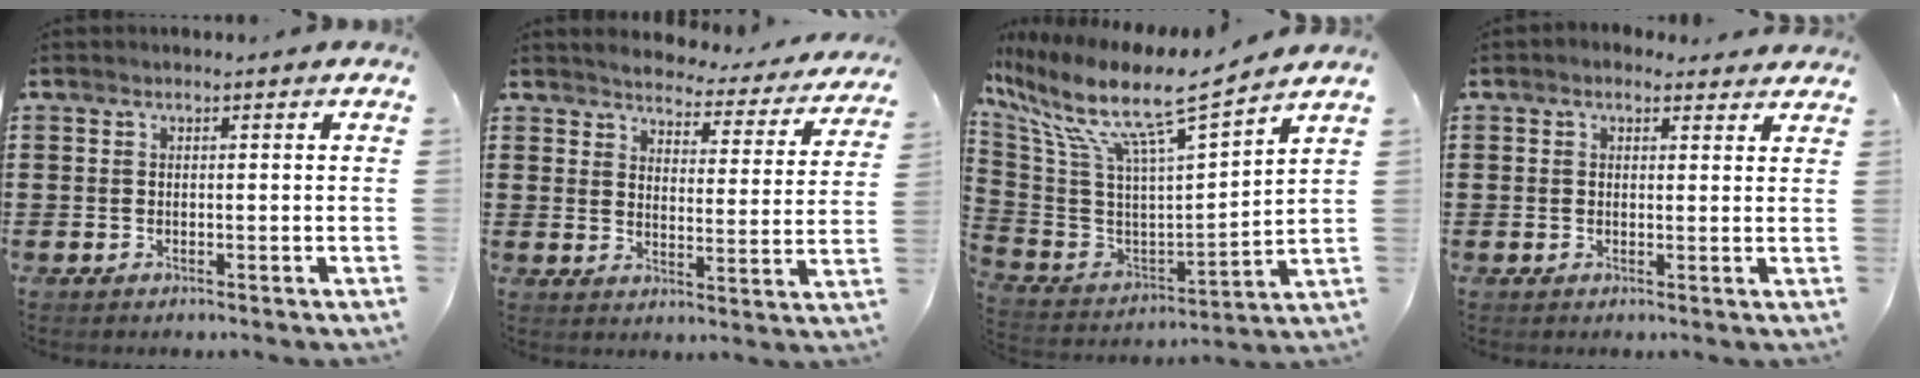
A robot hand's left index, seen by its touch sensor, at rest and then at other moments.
{"total": 3.2, "force": [3.2, 0.1, 0.3], "torque": [-0.027, -0.030, 0.048]}
{"total": 11.3, "force": [7.9, 1.7, 7.9], "torque": [-0.179, -0.056, 0.128]}
{"total": 1.7, "force": [1.4, 1.0, 0.4], "torque": [-0.004, 0.003, 0.024]}